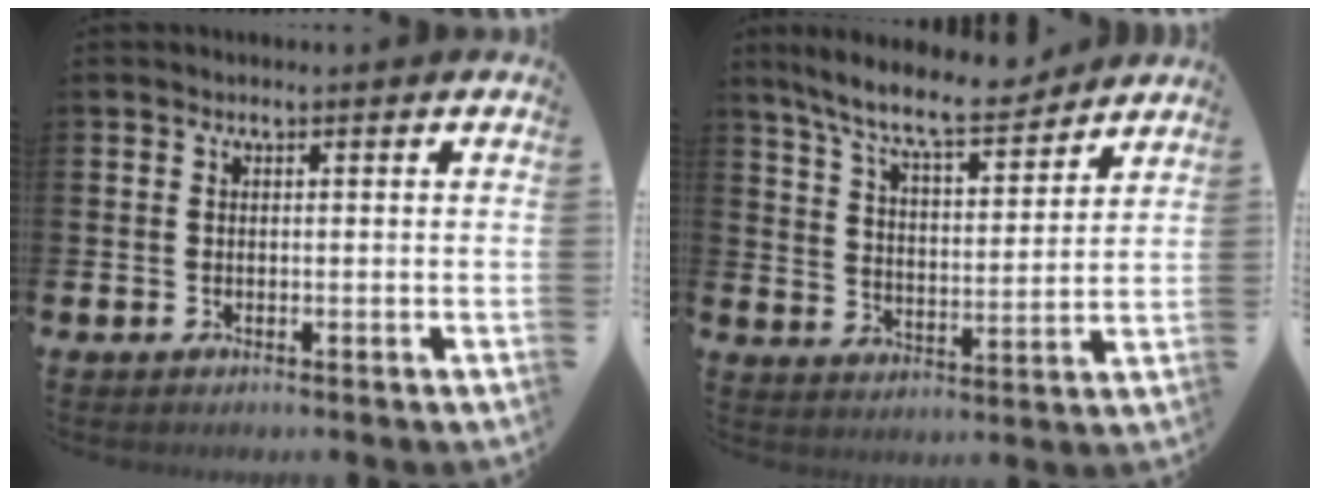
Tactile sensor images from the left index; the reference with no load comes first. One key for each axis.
{"total": 9.8, "fx": 8.8, "fy": 1.6, "fz": 4.1, "tx": -0.108, "ty": -0.049, "tz": 0.154}